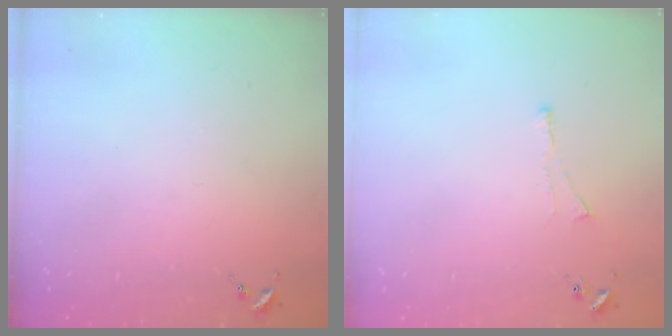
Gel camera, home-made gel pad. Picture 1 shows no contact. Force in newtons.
{"total": 2.9, "press": 2.8, "slide": 0.7}